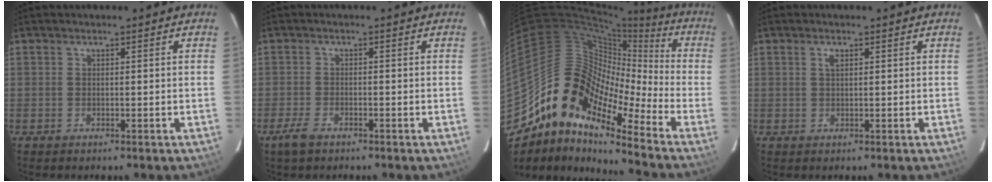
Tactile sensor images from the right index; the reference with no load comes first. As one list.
[{"total": 3.3, "force": [-2.3, 1.4, 1.8], "torque": [-0.053, -0.004, -0.046]}, {"total": 14.8, "force": [-10.4, 5.9, 8.7], "torque": [-0.133, 0.011, -0.218]}, {"total": 1.2, "force": [0.5, 0.5, 0.9], "torque": [-0.018, 0.002, 0.010]}]